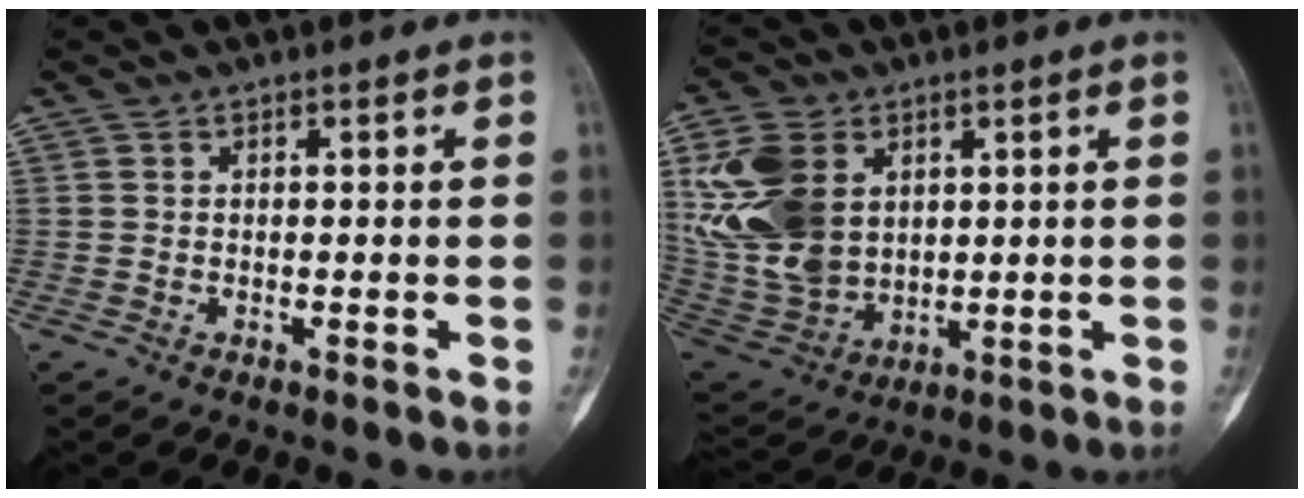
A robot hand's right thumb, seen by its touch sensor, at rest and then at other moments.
{"total": 16.7, "force": [4.4, 12.0, 10.7], "torque": [-0.210, -0.014, 0.104]}